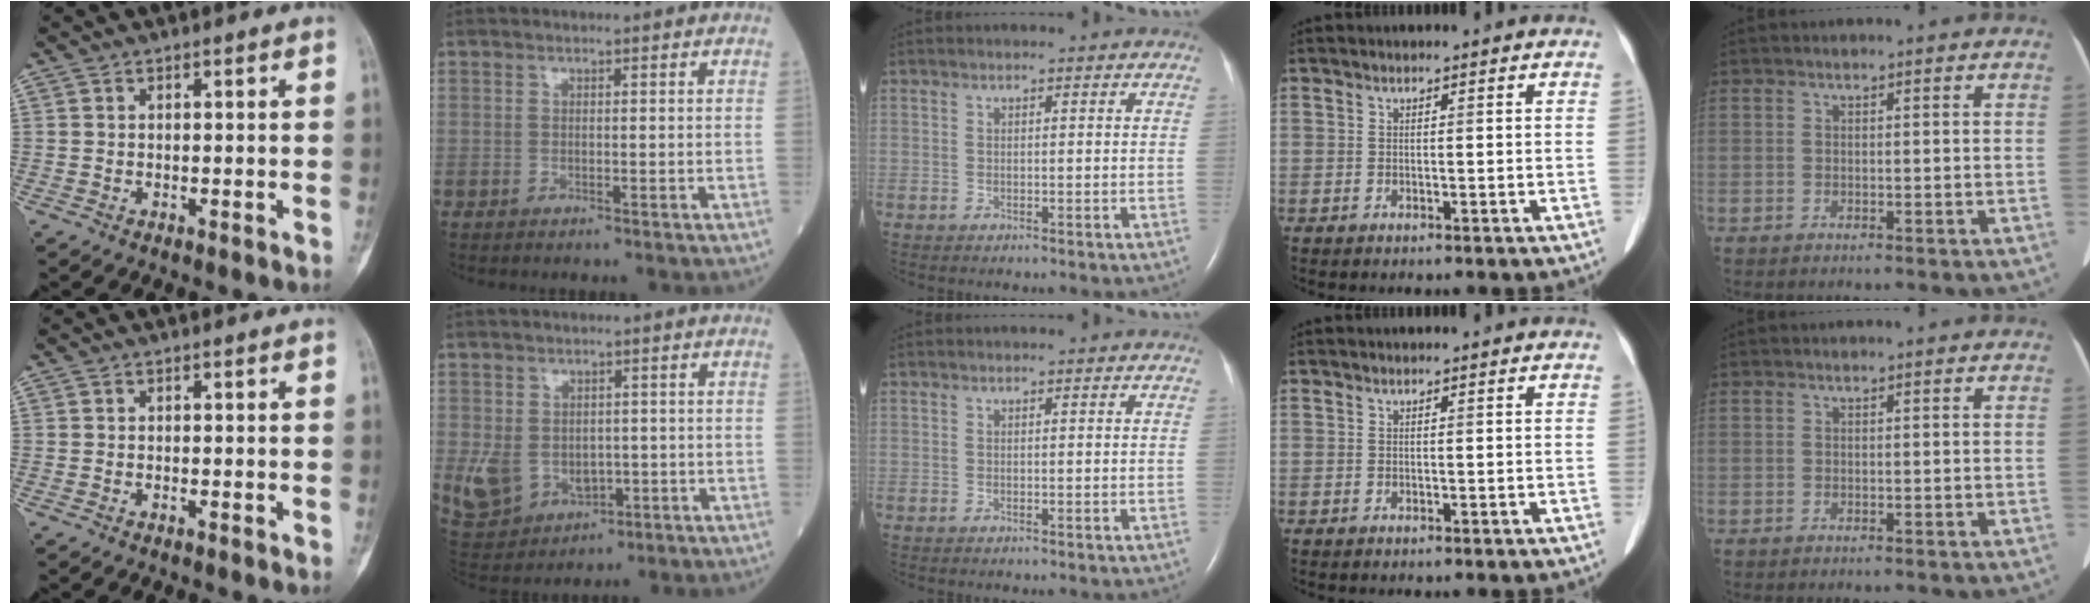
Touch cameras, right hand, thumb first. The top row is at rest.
{"index": {"total": 8.7, "force": [-1.6, 7.0, 4.9], "torque": [-0.098, 0.009, -0.004]}}